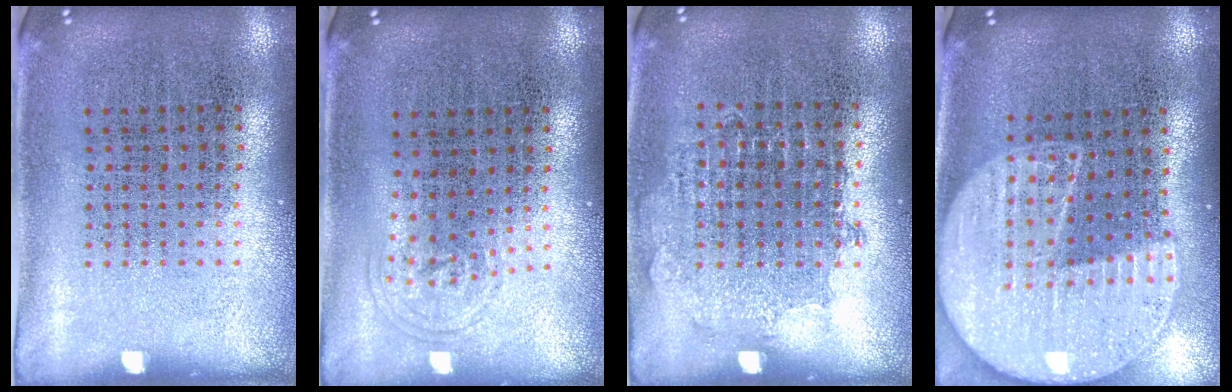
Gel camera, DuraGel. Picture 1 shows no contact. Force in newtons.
{"total": 0.7, "press": 0.5, "slide": 0.5}
{"total": 0.8, "press": 0.8, "slide": 0.2}
{"total": 2.3, "press": 2.0, "slide": 1.1}